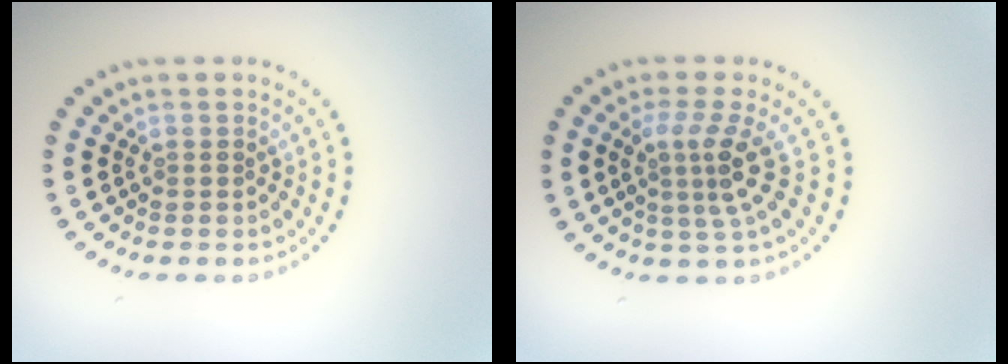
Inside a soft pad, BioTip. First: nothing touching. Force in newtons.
{"total": 3.3, "press": 2.3, "slide": 2.4}